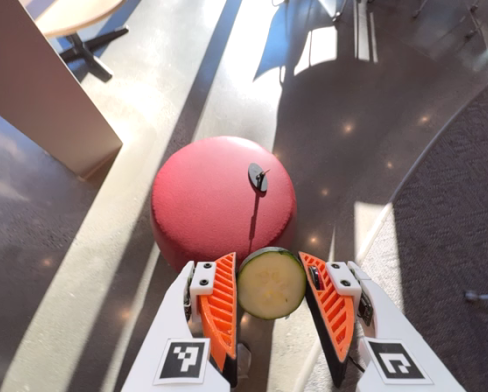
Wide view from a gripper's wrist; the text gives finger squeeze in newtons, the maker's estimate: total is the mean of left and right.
{"total": 8.8, "left": 8.8, "right": 8.9}